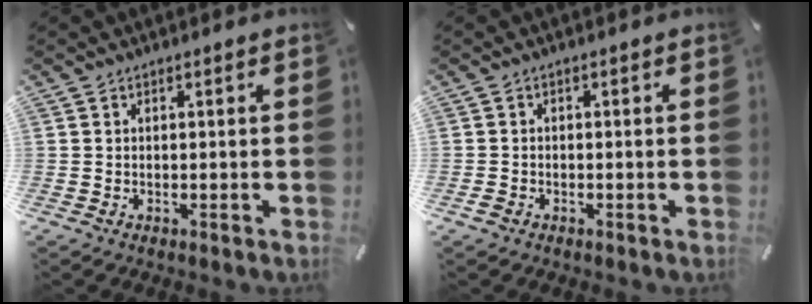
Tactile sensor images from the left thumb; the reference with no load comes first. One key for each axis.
{"total": 1.0, "fx": -0.7, "fy": 0.7, "fz": 0.3, "tx": -0.005, "ty": 0.002, "tz": -0.015}